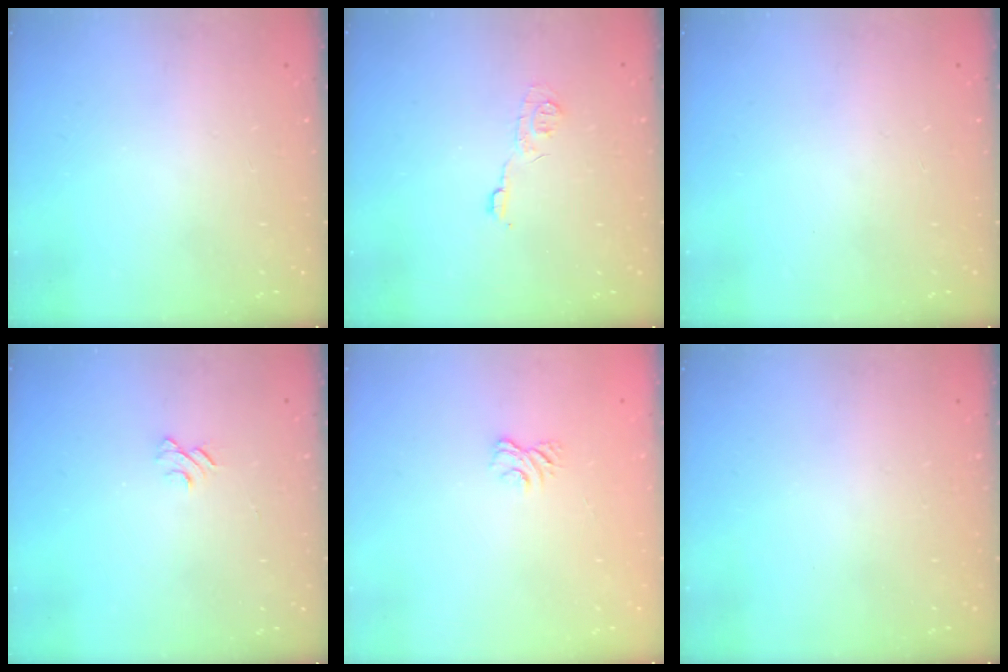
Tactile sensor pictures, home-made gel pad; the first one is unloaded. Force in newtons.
{"total": 6.1, "press": 6.0, "slide": 0.6}
{"total": 0.0}
{"total": 5.1, "press": 5.1, "slide": 0.3}
{"total": 2.8, "press": 2.5, "slide": 1.3}
{"total": 0.0}